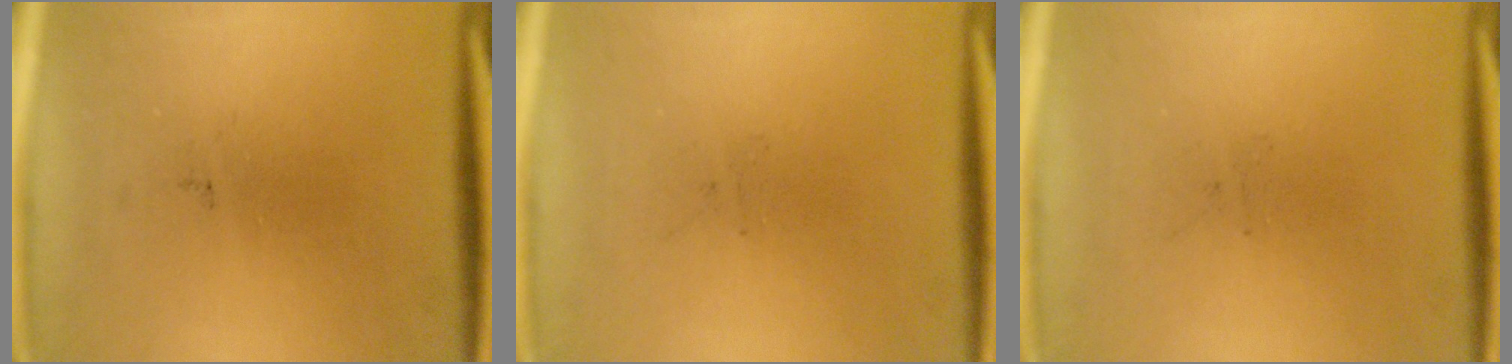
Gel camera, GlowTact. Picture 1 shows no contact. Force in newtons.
{"total": 0.0}
{"total": 0.0}